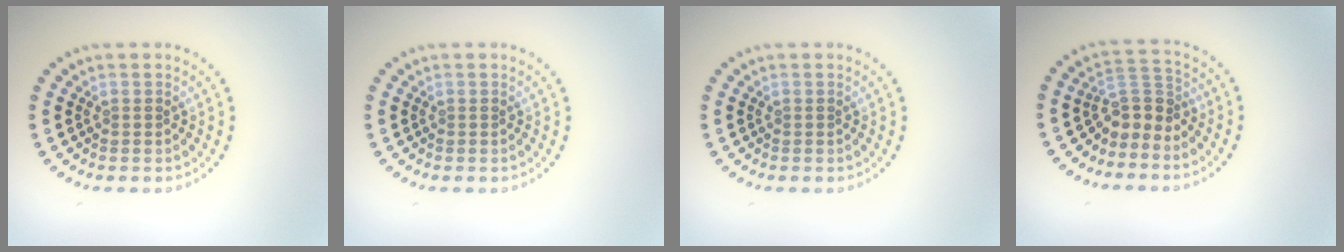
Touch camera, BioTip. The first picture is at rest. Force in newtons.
{"total": 0.0}
{"total": 0.0}
{"total": 2.9, "press": 2.2, "slide": 1.9}